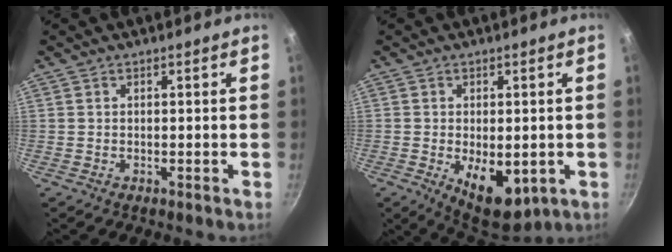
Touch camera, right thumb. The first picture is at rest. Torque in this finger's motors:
{"motor_torque": [-0.24, 0.59, -0.07, 0.13, 0.09]}